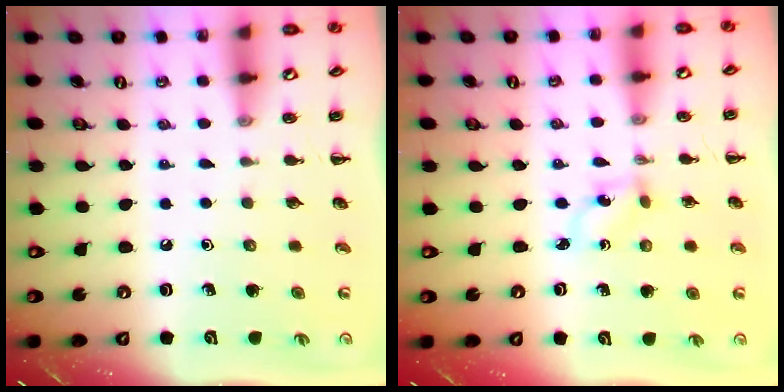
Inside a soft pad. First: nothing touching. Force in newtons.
{"total": 1.4, "press": 1.2, "slide": 0.6}